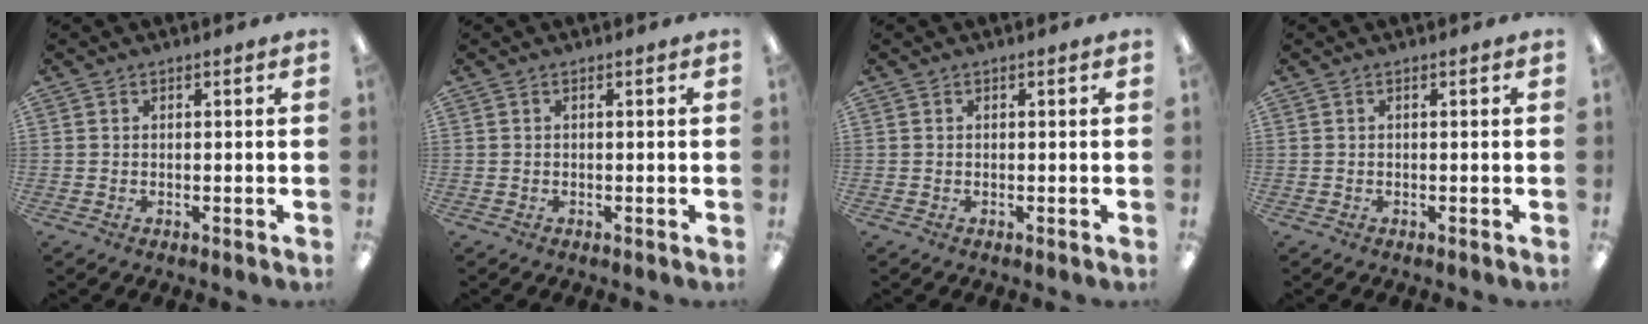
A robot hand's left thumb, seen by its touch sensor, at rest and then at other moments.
{"total": 0.0}
{"total": 0.0}
{"total": 0.0}